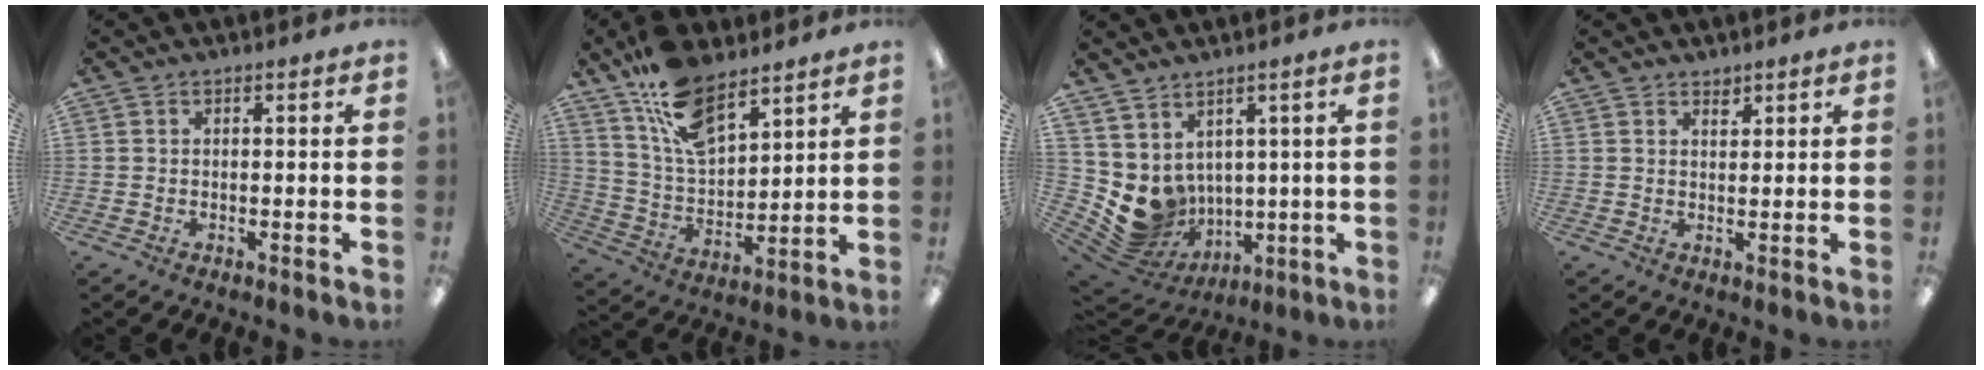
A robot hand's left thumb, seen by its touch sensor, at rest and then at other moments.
{"total": 15.4, "force": [10.5, 7.0, 8.9], "torque": [-0.172, -0.044, 0.194]}
{"total": 7.7, "force": [1.5, 7.3, 2.0], "torque": [-0.067, -0.038, 0.042]}
{"total": 1.8, "force": [1.6, 0.7, 0.2], "torque": [0.010, -0.011, 0.028]}